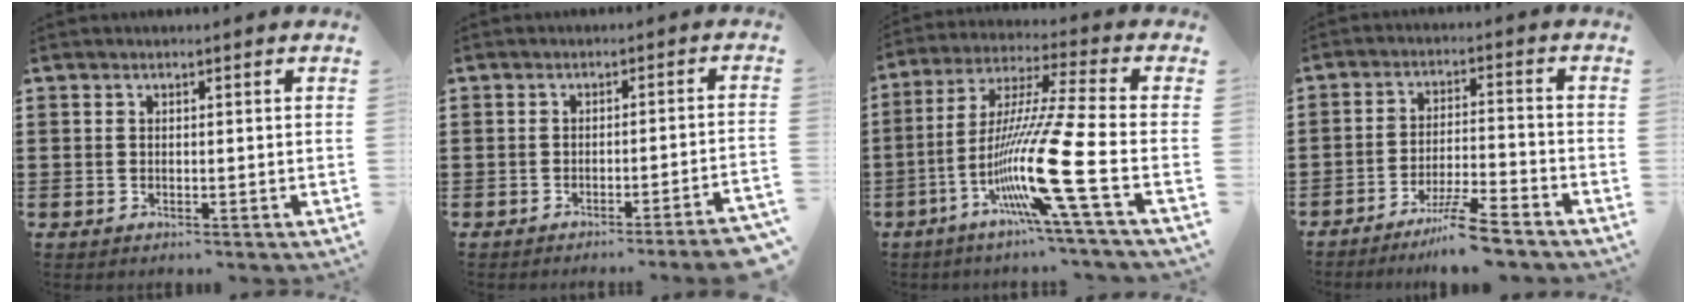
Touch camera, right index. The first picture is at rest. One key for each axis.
{"total": 3.1, "fx": -2.4, "fy": -0.6, "fz": 1.7, "tx": -0.029, "ty": -0.009, "tz": -0.048}
{"total": 16.2, "fx": -5.6, "fy": 0.1, "fz": 15.2, "tx": -0.308, "ty": -0.016, "tz": -0.105}
{"total": 7.0, "fx": -5.8, "fy": -0.1, "fz": 4.0, "tx": -0.076, "ty": -0.008, "tz": -0.109}